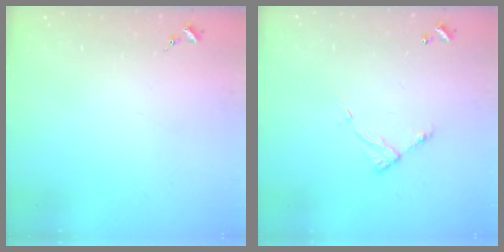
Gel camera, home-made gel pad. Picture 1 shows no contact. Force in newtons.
{"total": 6.4, "press": 6.4, "slide": 0.6}